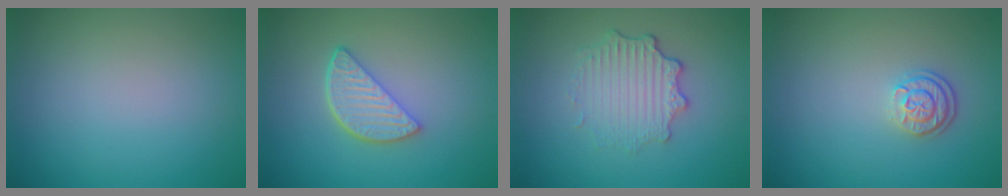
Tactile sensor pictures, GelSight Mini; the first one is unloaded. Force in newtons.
{"total": 3.7, "press": 3.0, "slide": 2.2}
{"total": 3.6, "press": 2.8, "slide": 2.3}
{"total": 2.5, "press": 2.0, "slide": 1.5}